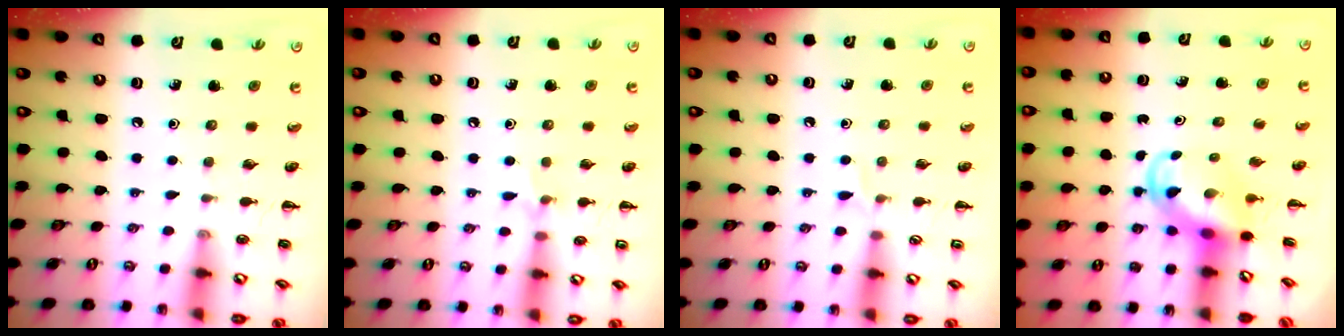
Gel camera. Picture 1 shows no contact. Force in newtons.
{"total": 5.2, "press": 4.9, "slide": 1.7}
{"total": 4.2, "press": 3.9, "slide": 1.5}
{"total": 4.0, "press": 3.9, "slide": 0.6}